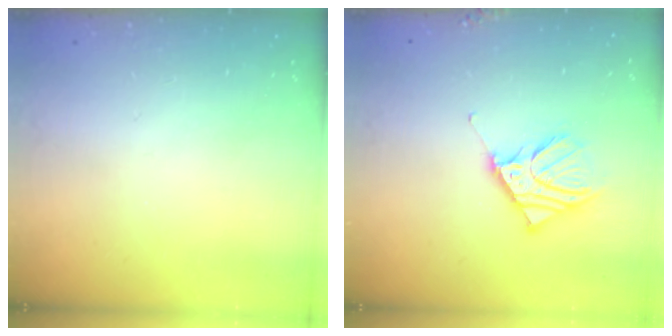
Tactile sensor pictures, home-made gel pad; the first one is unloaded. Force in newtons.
{"total": 11.1, "press": 10.9, "slide": 2.2}